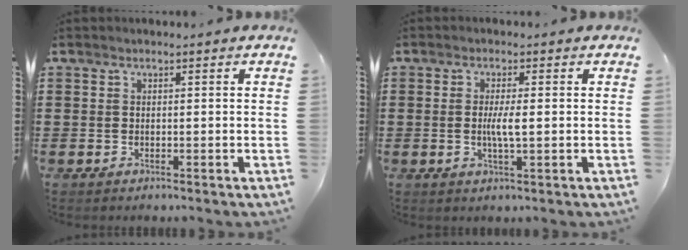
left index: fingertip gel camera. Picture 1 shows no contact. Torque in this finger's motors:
{"motor_torque": [0.59, 0.11, 0.11, 0.10]}